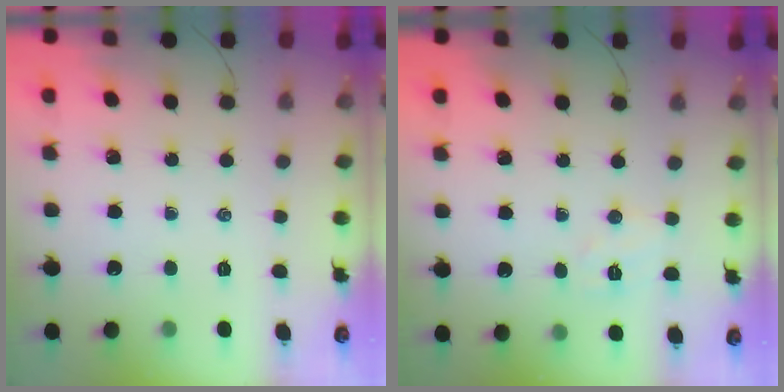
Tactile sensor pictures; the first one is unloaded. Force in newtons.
{"total": 6.0, "press": 5.9, "slide": 1.1}